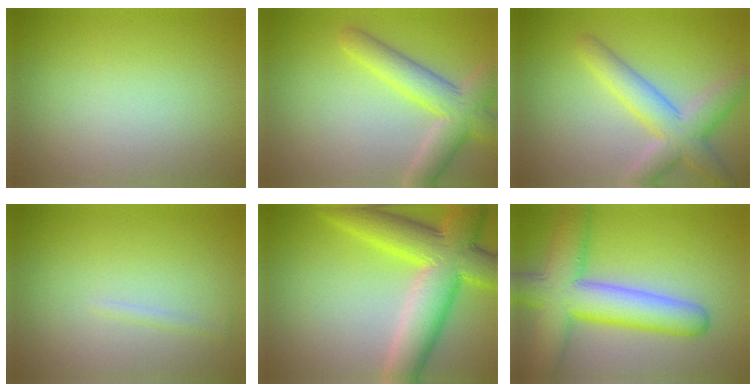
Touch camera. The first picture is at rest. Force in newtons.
{"total": 5.2, "press": 5.2, "slide": 0.3}
{"total": 5.3, "press": 5.3, "slide": 0.4}
{"total": 0.6, "press": 0.6, "slide": 0.0}
{"total": 9.7, "press": 9.7, "slide": 0.7}
{"total": 9.1, "press": 9.1, "slide": 0.4}